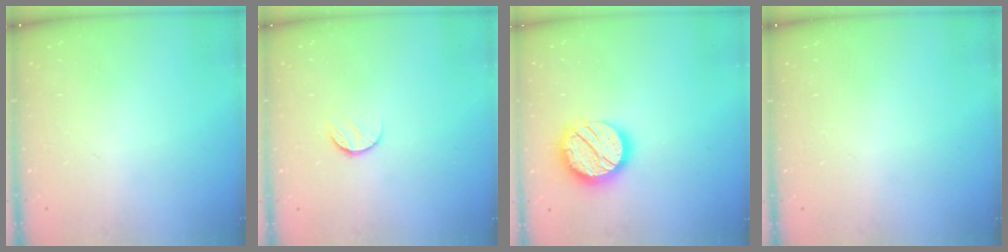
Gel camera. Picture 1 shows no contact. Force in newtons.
{"total": 7.0, "press": 6.9, "slide": 0.6}
{"total": 17.3, "press": 17.3, "slide": 1.1}
{"total": 0.0}